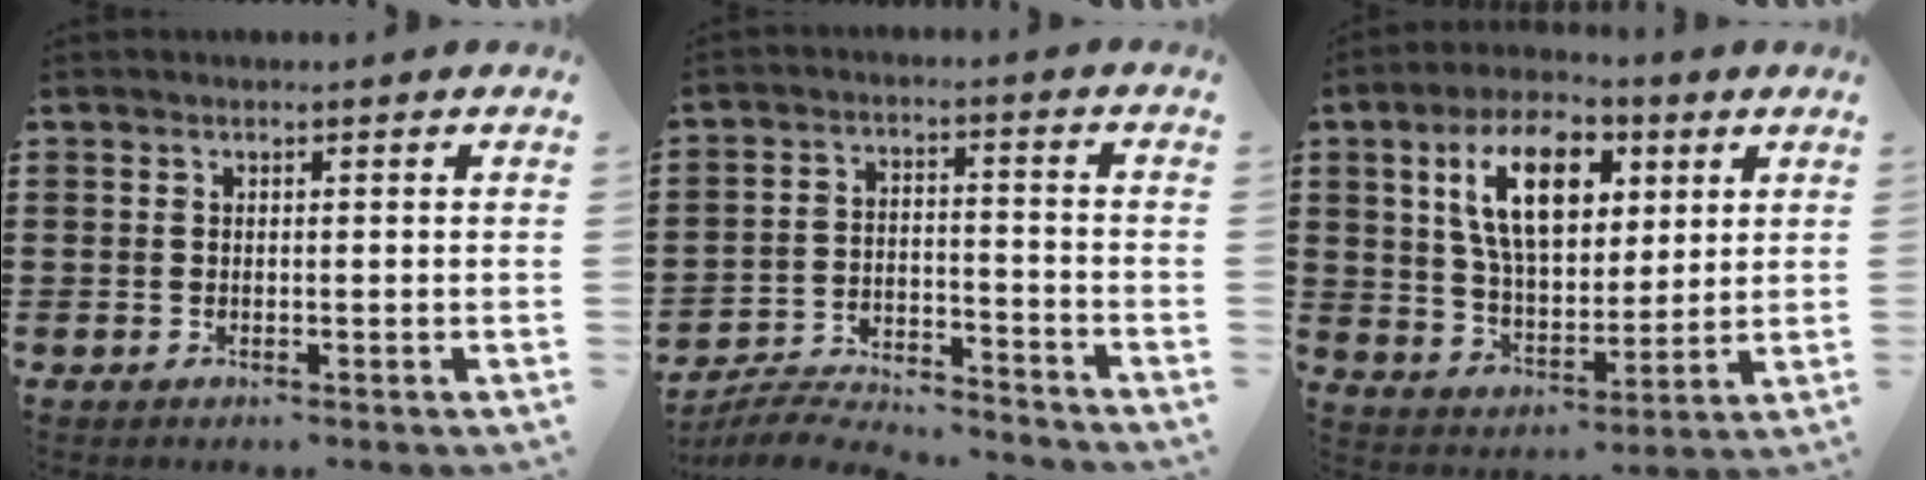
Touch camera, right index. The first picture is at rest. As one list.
[{"total": 5.9, "force": [-5.8, 0.6, 0.9], "torque": [-0.028, 0.007, -0.118]}, {"total": 12.7, "force": [4.9, 6.6, 9.6], "torque": [-0.193, 0.016, 0.086]}]